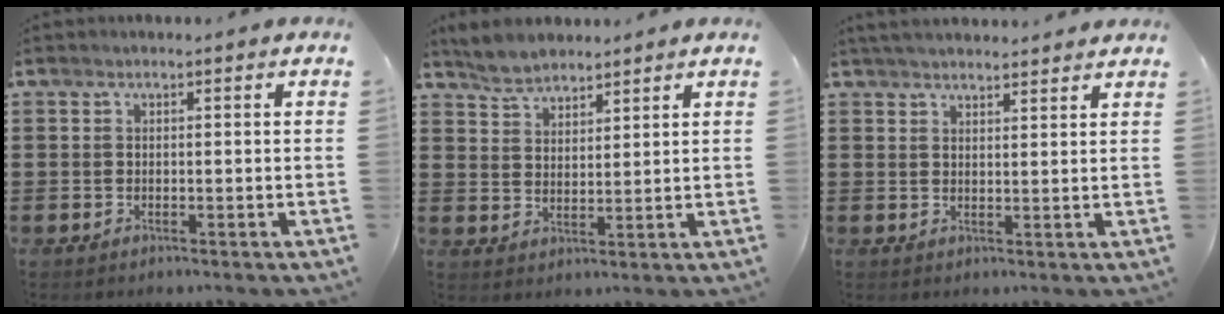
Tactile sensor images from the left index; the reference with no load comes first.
{"total": 4.2, "force": [4.0, 1.4, 0.6], "torque": [-0.026, -0.001, 0.076]}
{"total": 3.1, "force": [3.1, 0.3, 0.3], "torque": [-0.013, -0.003, 0.059]}